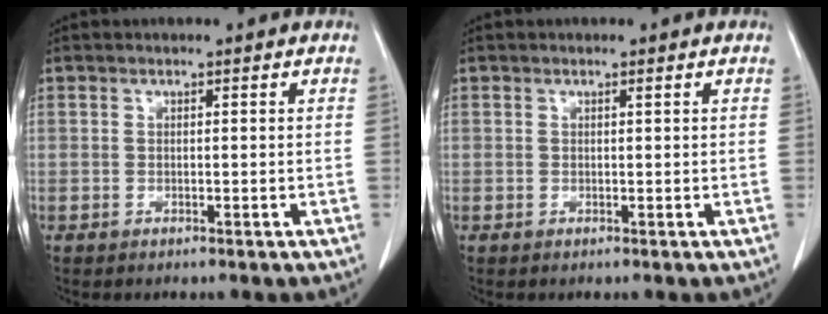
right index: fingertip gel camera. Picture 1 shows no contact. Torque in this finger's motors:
{"motor_torque": [-0.25, 0.04, -0.01, -0.01]}